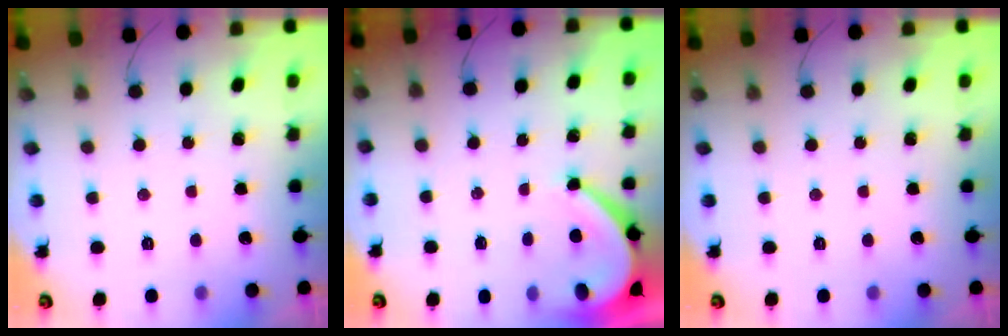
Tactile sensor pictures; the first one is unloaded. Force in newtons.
{"total": 6.2, "press": 6.2, "slide": 0.8}
{"total": 0.0}